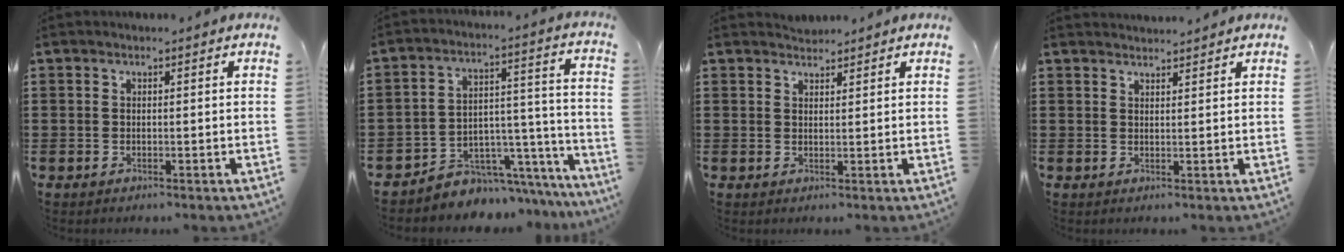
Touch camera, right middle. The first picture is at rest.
{"total": 5.1, "force": [-4.5, 2.5, 0.1], "torque": [-0.008, 0.004, -0.089]}
{"total": 1.6, "force": [1.6, 0.3, -0.2], "torque": [-0.001, 0.004, 0.032]}
{"total": 1.6, "force": [1.6, 0.1, 0.0], "torque": [0.004, -0.001, 0.029]}